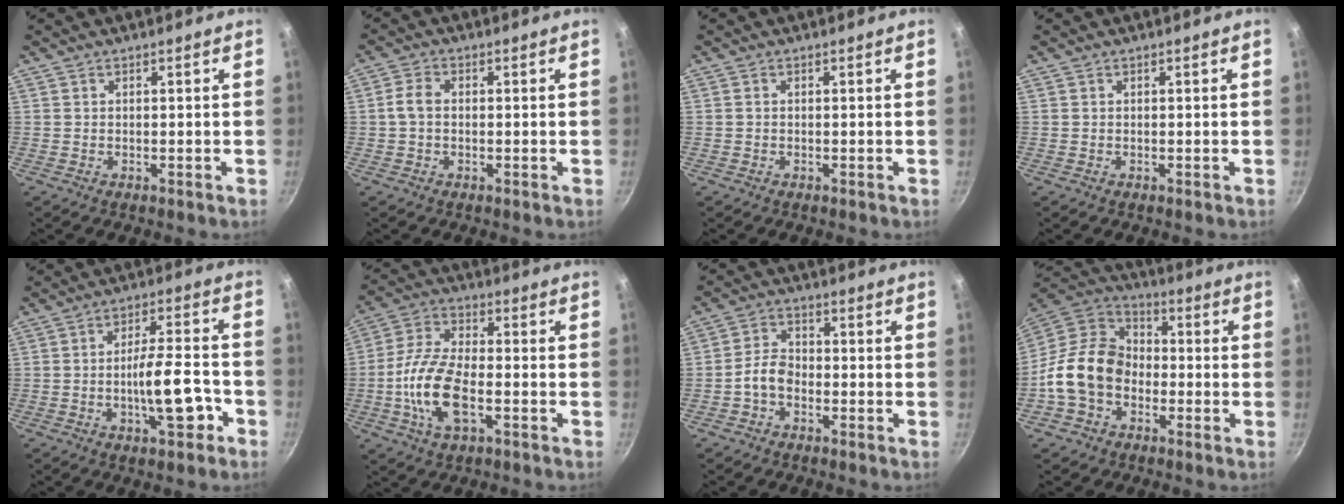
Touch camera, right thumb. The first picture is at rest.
{"total": 3.3, "force": [0.0, 1.9, 2.7], "torque": [-0.063, 0.012, -0.006]}
{"total": 0.0}
{"total": 0.0}
{"total": 10.5, "force": [-4.1, 3.6, 9.0], "torque": [-0.119, 0.037, -0.060]}
{"total": 13.2, "force": [-3.6, 6.1, 11.1], "torque": [-0.222, 0.025, -0.080]}
{"total": 4.6, "force": [-2.0, 3.0, 2.8], "torque": [-0.049, 0.028, -0.046]}
{"total": 14.7, "force": [-3.7, 11.0, 9.0], "torque": [-0.126, 0.041, -0.089]}